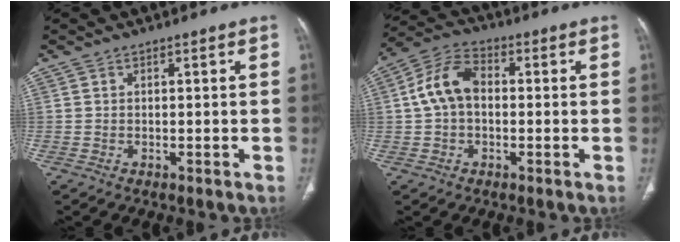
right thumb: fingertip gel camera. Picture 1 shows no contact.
{"total": 9.0, "force": [0.3, 6.1, 6.6], "torque": [-0.125, 0.028, -0.003]}